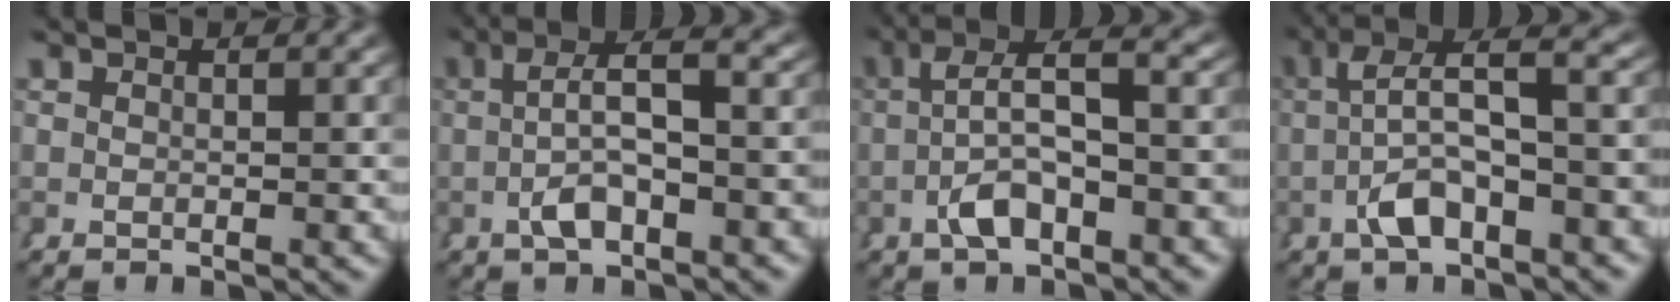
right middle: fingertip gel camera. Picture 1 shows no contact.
{"total": 4.9, "force": [-0.1, 1.6, 4.6], "torque": [-0.061, 0.004, 0.003]}
{"total": 6.0, "force": [0.3, 2.4, 5.6], "torque": [-0.079, 0.005, 0.008]}
{"total": 7.5, "force": [0.3, 3.2, 6.8], "torque": [-0.100, 0.002, 0.010]}